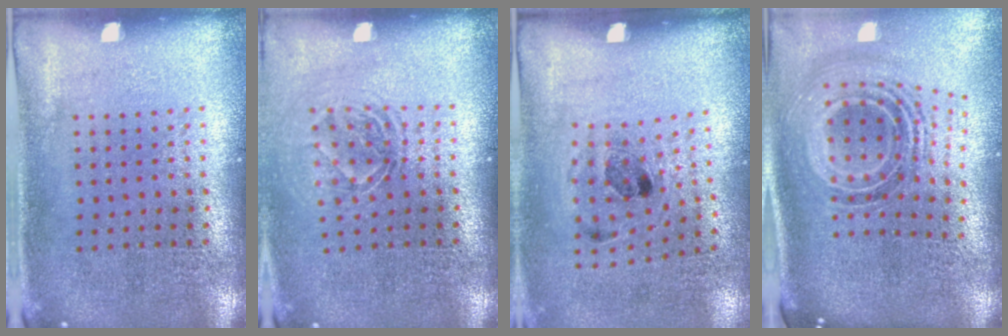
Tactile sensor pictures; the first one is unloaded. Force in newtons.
{"total": 1.6, "press": 1.3, "slide": 1.1}
{"total": 1.2, "press": 0.7, "slide": 0.9}
{"total": 1.8, "press": 1.3, "slide": 1.2}